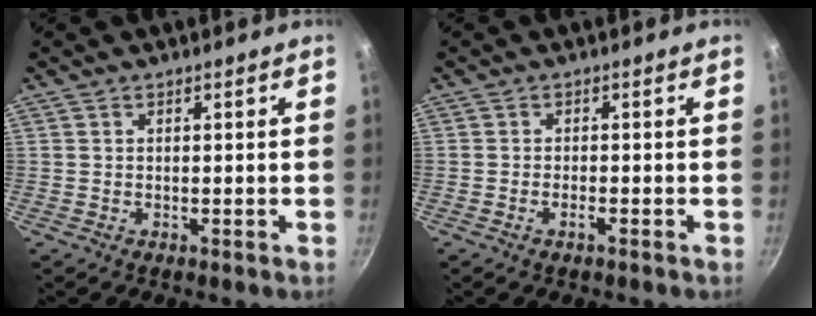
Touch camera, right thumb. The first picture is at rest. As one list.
[{"total": 1.4, "force": [-0.9, 0.3, 1.0], "torque": [-0.027, 0.007, -0.019]}]